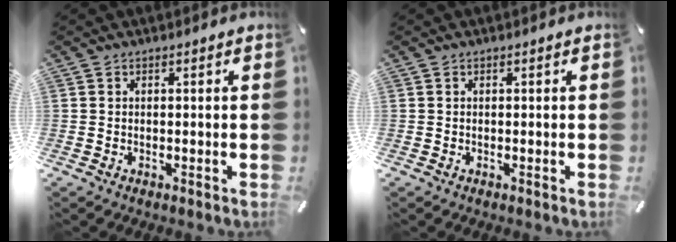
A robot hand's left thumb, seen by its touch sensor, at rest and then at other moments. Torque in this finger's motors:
{"motor_torque": [0.00, 0.00, 0.02, -0.02, 0.00]}